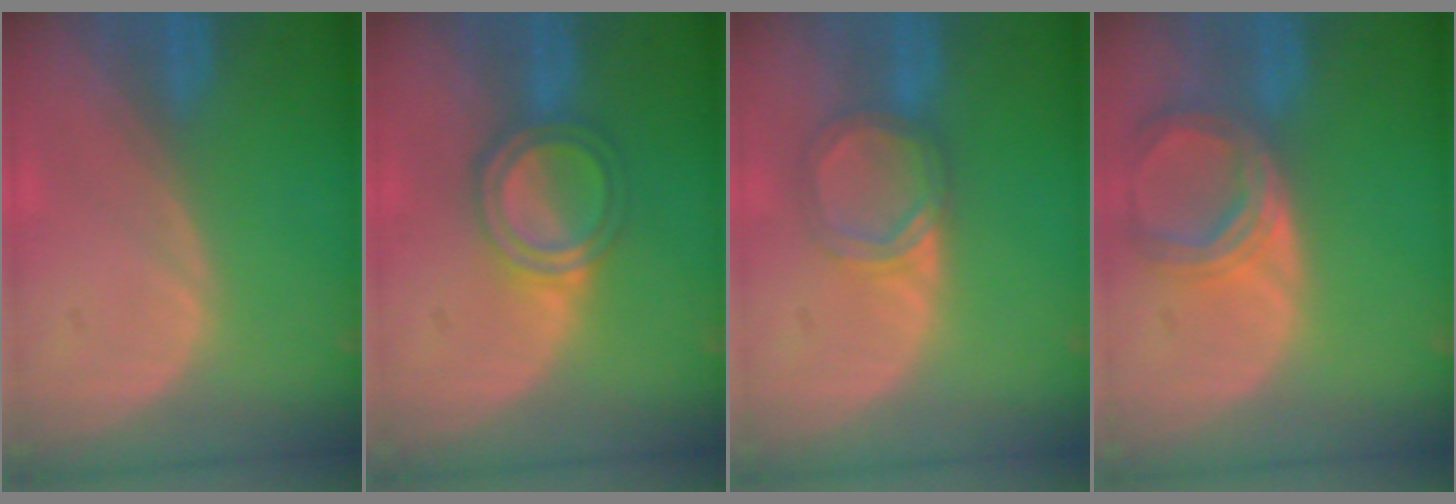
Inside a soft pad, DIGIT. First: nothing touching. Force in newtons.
{"total": 5.6, "press": 5.3, "slide": 1.7}
{"total": 4.5, "press": 4.5, "slide": 0.4}
{"total": 7.0, "press": 6.5, "slide": 2.7}